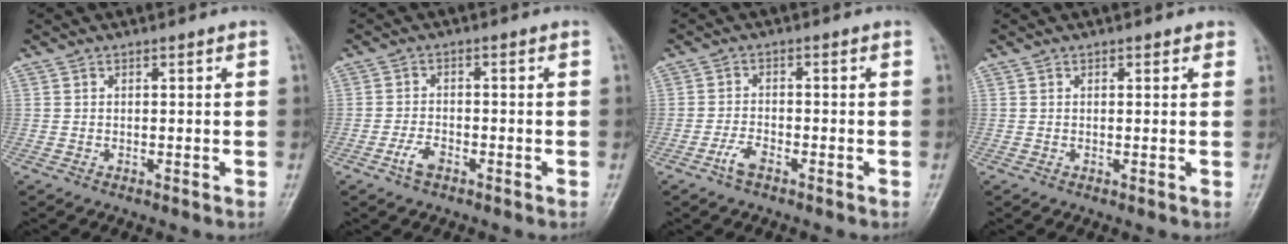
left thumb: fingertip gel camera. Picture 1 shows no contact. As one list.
[{"total": 3.2, "force": [-1.9, 1.6, 2.0], "torque": [-0.042, 0.012, -0.037]}, {"total": 3.1, "force": [-2.1, 1.3, 1.9], "torque": [-0.043, 0.013, -0.041]}, {"total": 1.4, "force": [0.8, 0.8, 0.7], "torque": [0.002, -0.002, 0.005]}]